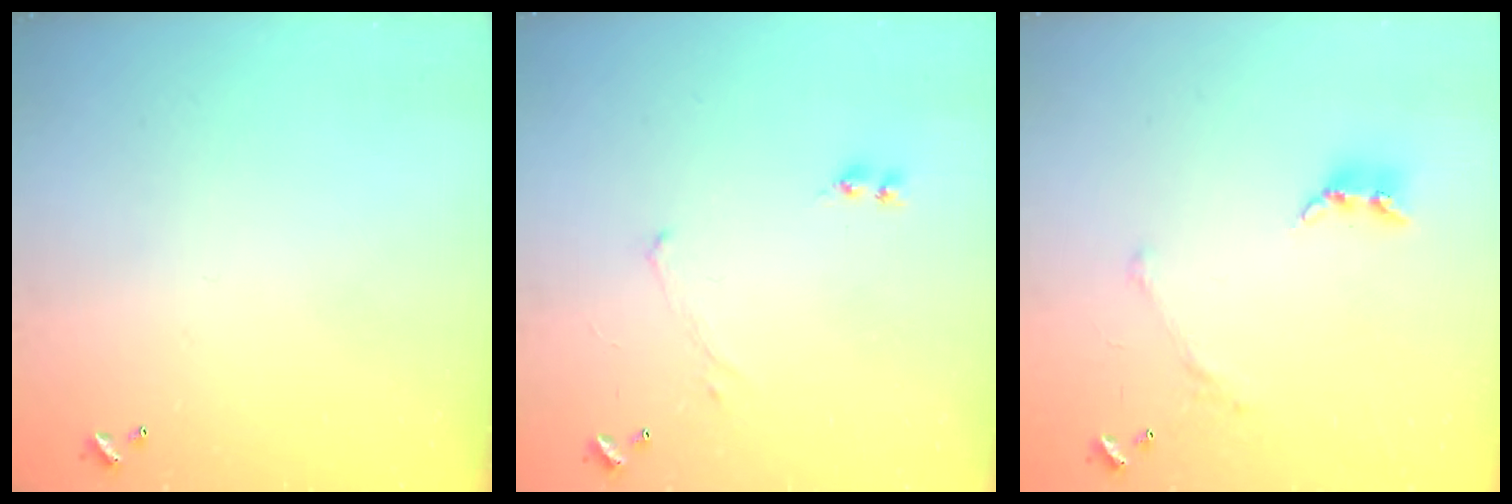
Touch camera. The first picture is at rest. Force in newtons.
{"total": 0.0}
{"total": 2.3, "press": 2.0, "slide": 1.0}